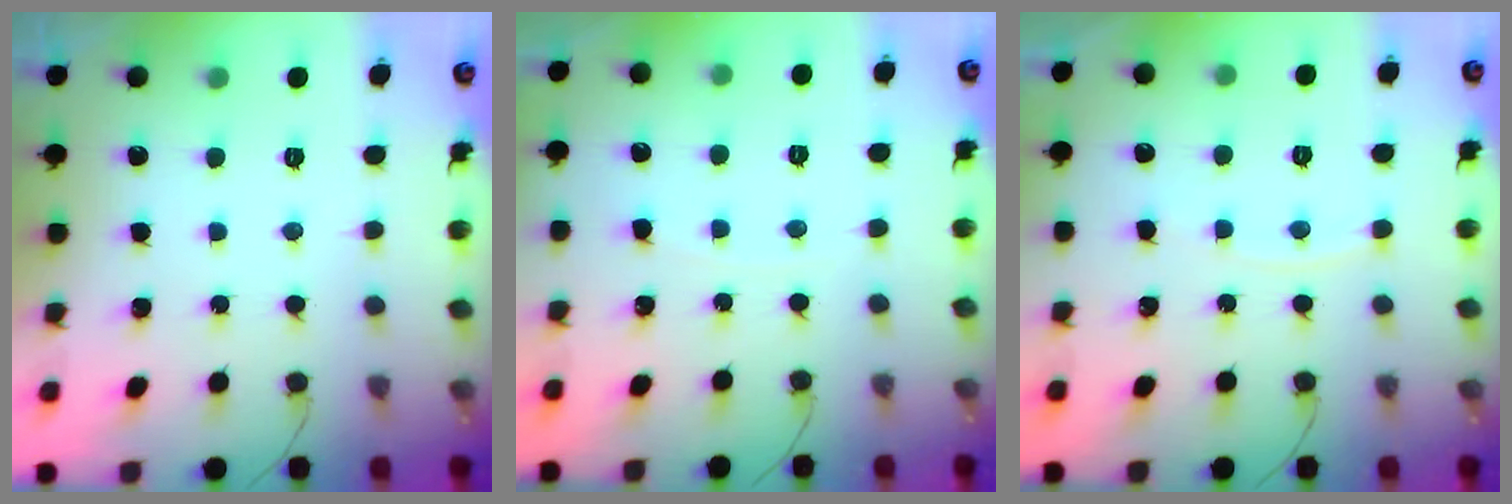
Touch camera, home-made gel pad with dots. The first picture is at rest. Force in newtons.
{"total": 2.4, "press": 2.4, "slide": 0.3}
{"total": 3.8, "press": 3.7, "slide": 0.5}